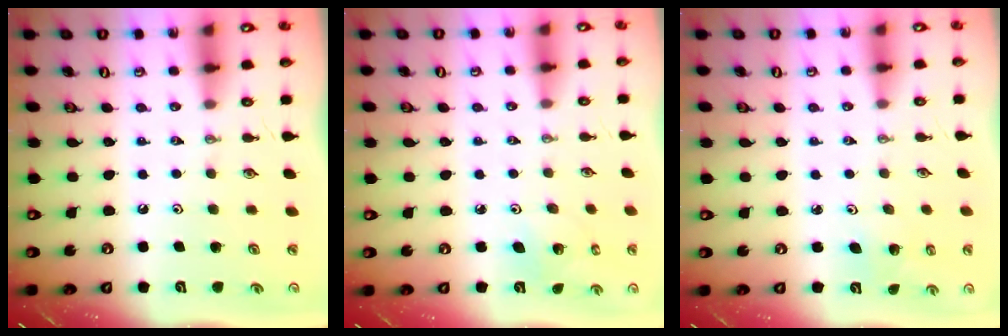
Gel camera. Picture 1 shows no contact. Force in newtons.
{"total": 3.3, "press": 3.2, "slide": 0.3}
{"total": 2.3, "press": 2.3, "slide": 0.2}